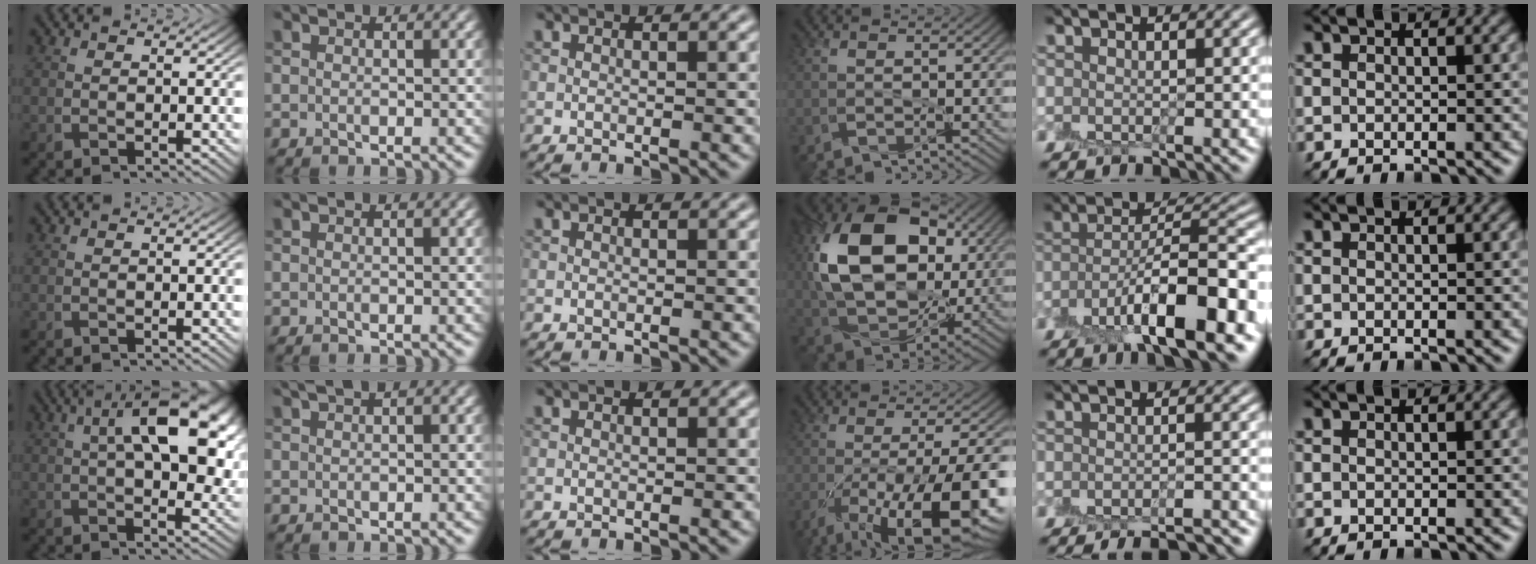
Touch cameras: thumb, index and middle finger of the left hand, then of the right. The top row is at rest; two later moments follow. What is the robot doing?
{"motion": "peel", "object": "envelope seal"}